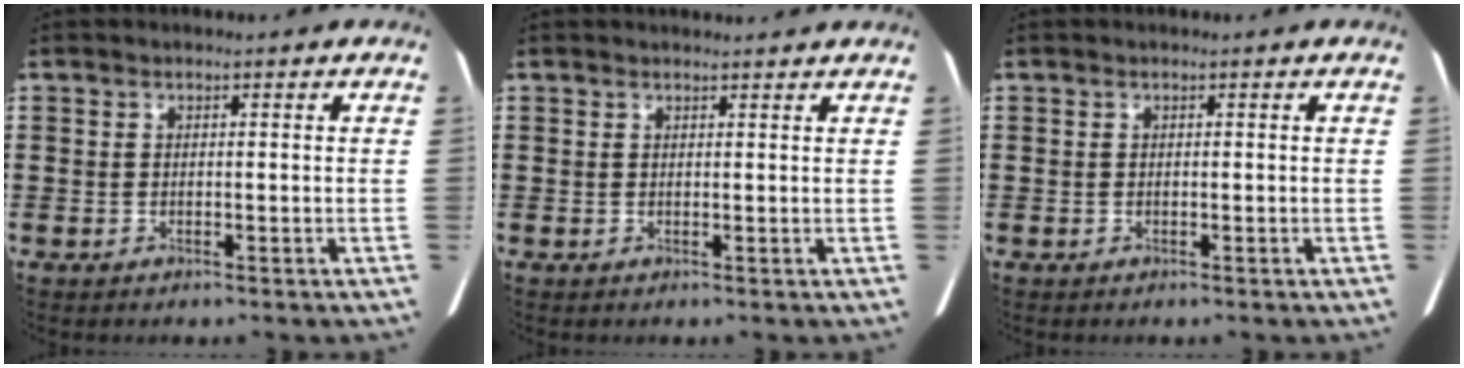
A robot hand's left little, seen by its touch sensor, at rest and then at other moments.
{"total": 0.9, "force": [0.9, 0.0, 0.3], "torque": [0.002, -0.002, 0.014]}
{"total": 0.0}